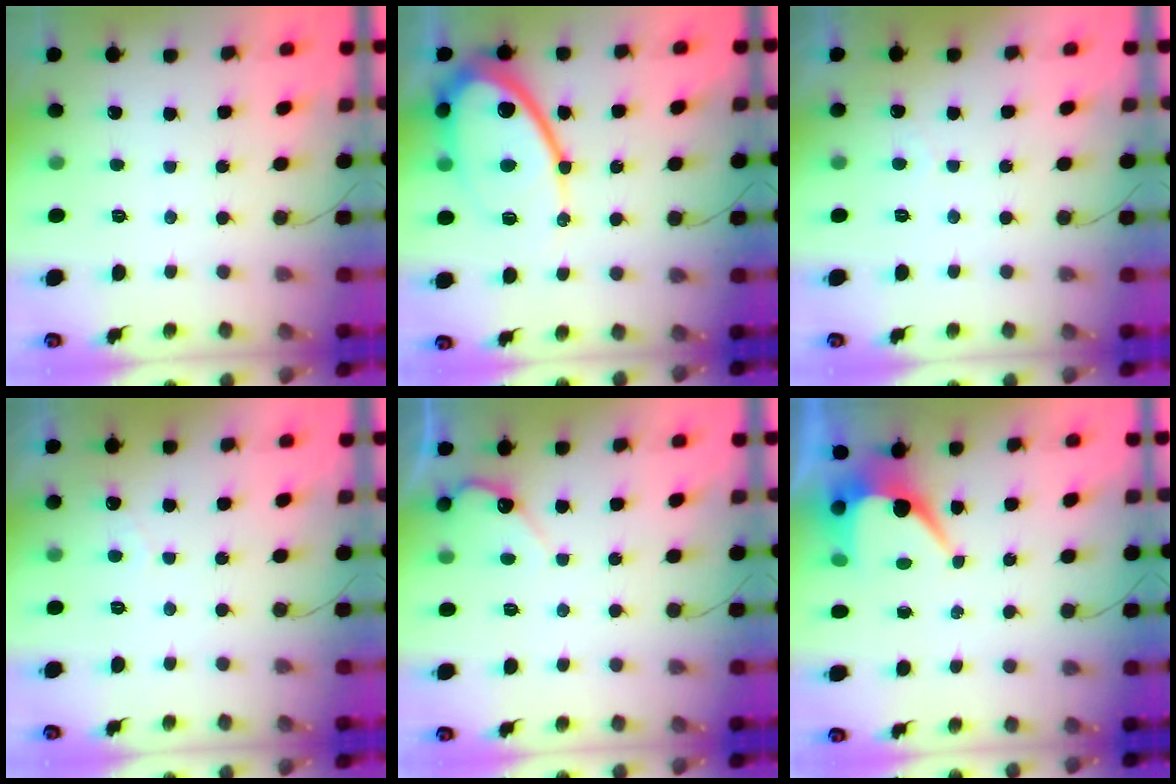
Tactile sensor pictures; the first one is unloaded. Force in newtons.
{"total": 18.3, "press": 18.2, "slide": 1.8}
{"total": 1.8, "press": 1.8, "slide": 0.1}
{"total": 2.5, "press": 2.5, "slide": 0.1}
{"total": 5.0, "press": 5.0, "slide": 0.2}
{"total": 6.7, "press": 6.7, "slide": 0.3}